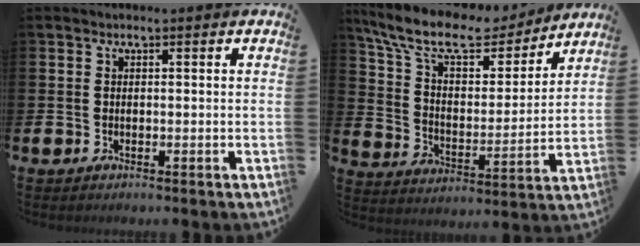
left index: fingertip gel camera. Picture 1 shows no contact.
{"total": 11.7, "force": [10.0, 3.6, 4.9], "torque": [-0.131, -0.057, 0.172]}